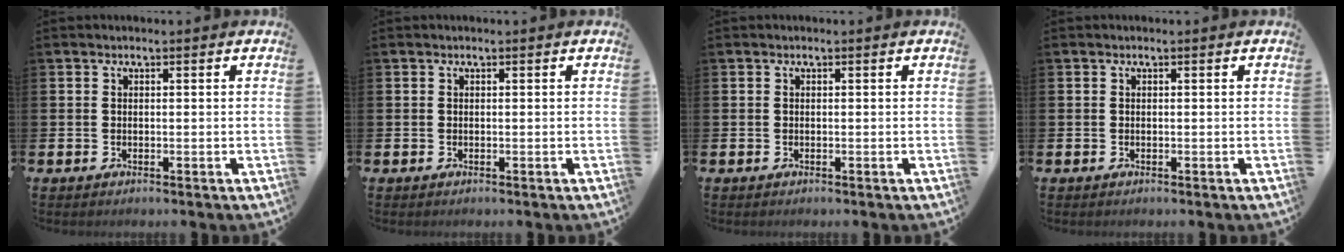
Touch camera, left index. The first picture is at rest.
{"total": 0.0}
{"total": 0.0}
{"total": 0.0}